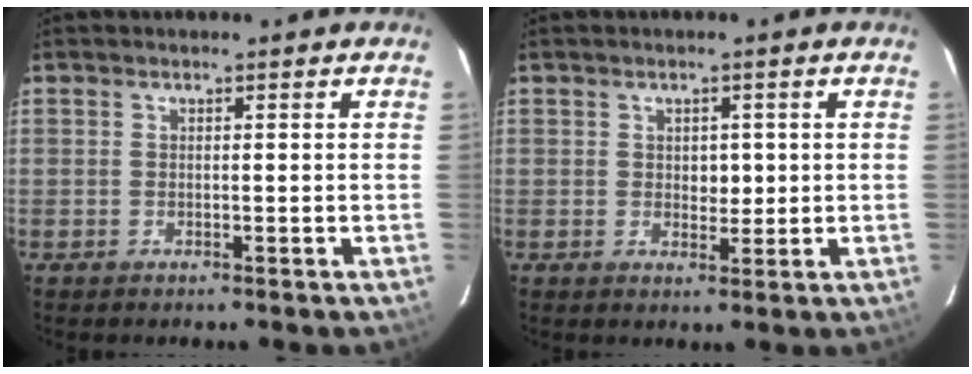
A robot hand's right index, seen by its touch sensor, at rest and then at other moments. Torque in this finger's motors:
{"motor_torque": [0.46, 0.22, 0.23, 0.05]}